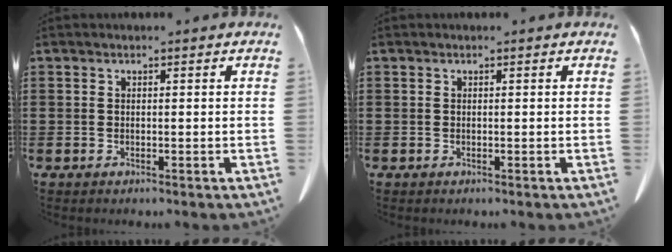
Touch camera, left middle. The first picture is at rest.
{"total": 0.0}